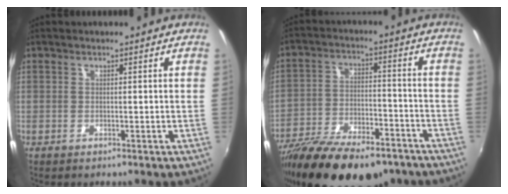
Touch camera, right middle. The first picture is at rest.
{"total": 23.1, "force": [-17.3, 8.3, 12.8], "torque": [-0.247, -0.042, -0.269]}